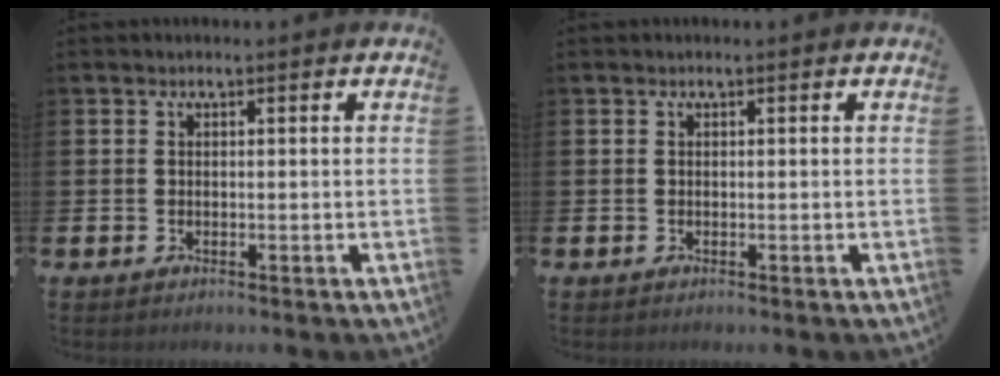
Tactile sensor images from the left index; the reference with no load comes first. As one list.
[{"total": 0.0}]